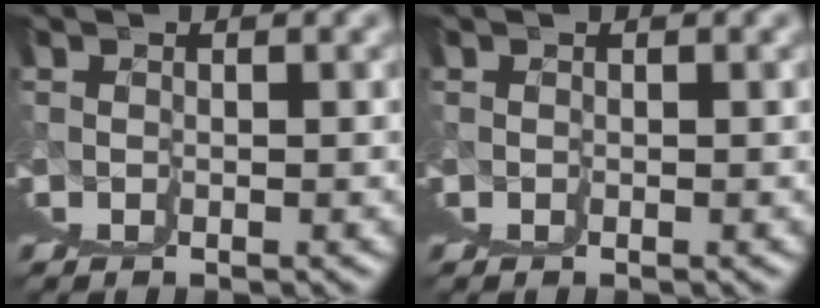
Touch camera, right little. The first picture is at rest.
{"total": 0.0}